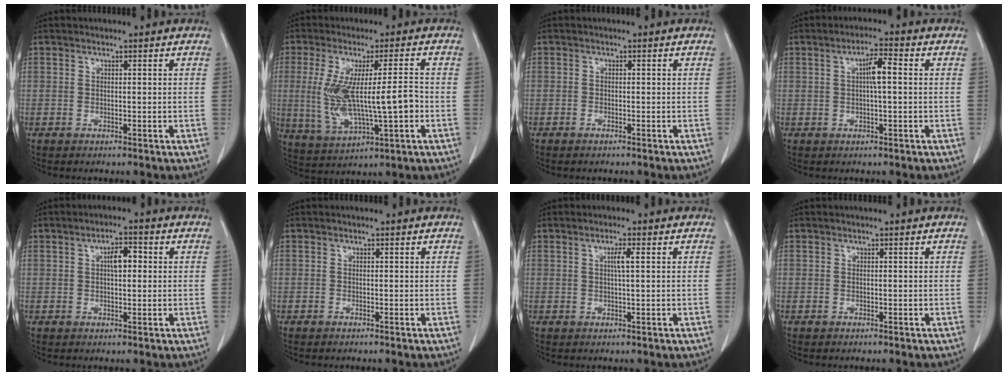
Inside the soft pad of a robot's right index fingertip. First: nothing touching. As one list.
[{"total": 12.0, "force": [-1.0, 2.1, 11.8], "torque": [-0.232, 0.001, -0.008]}, {"total": 0.6, "force": [-0.5, 0.2, 0.3], "torque": [-0.004, 0.001, -0.007]}, {"total": 4.1, "force": [0.6, 0.5, 4.0], "torque": [-0.067, 0.009, 0.006]}, {"total": 3.7, "force": [0.7, 1.4, 3.3], "torque": [-0.054, 0.010, 0.009]}, {"total": 0.0}, {"total": 2.2, "force": [0.6, 0.0, 2.1], "torque": [-0.036, 0.001, 0.009]}, {"total": 0.0}]